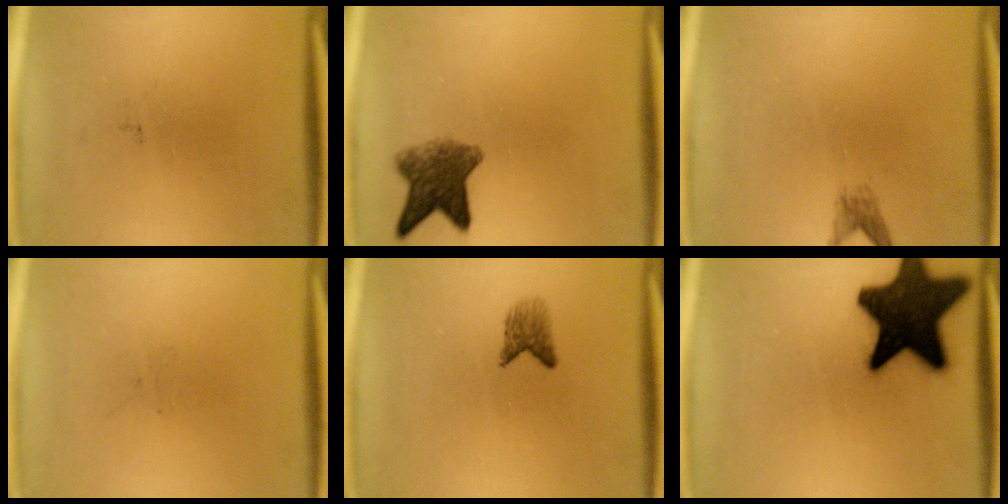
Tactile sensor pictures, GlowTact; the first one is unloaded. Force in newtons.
{"total": 6.6}
{"total": 1.5}
{"total": 0.0}
{"total": 2.3}
{"total": 20.0}